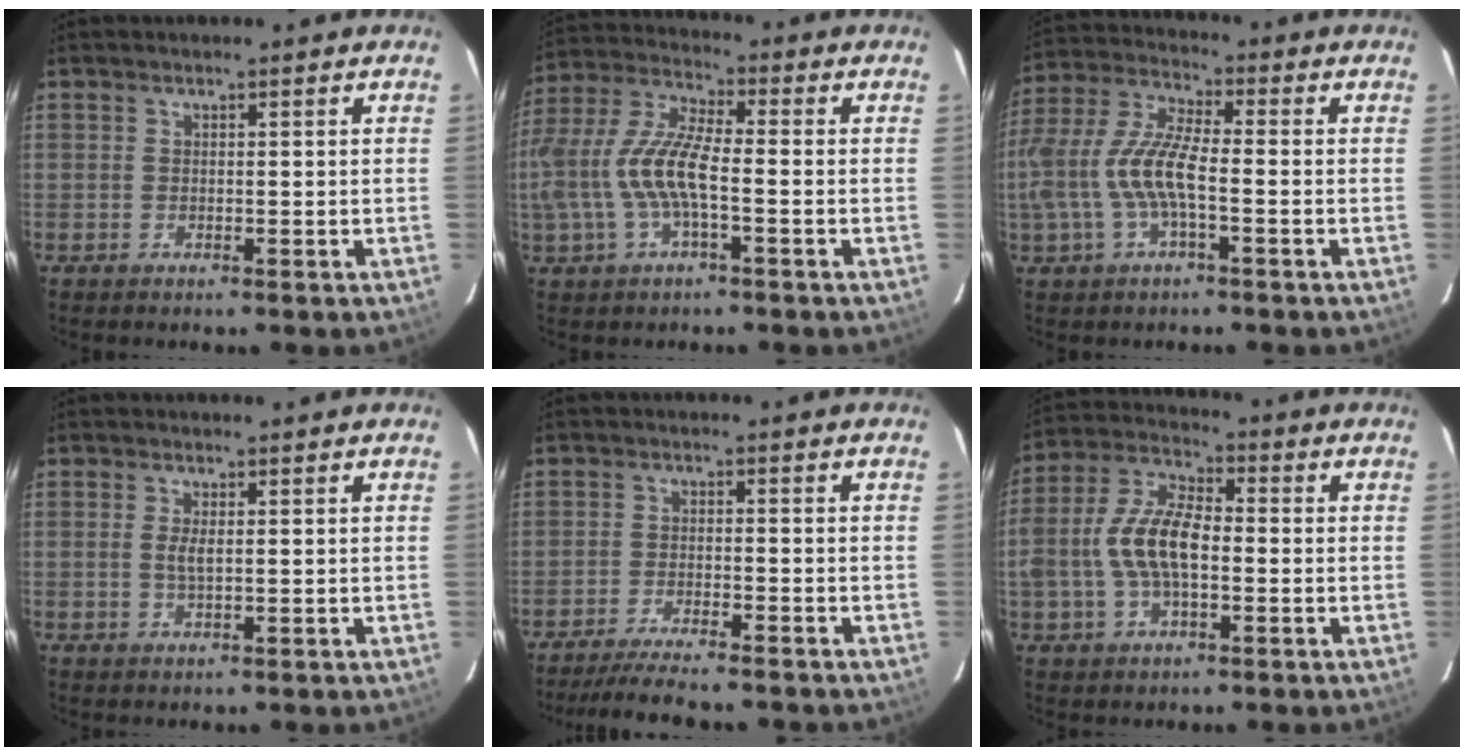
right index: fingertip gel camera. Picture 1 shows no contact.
{"total": 13.5, "force": [-2.5, 4.3, 12.6], "torque": [-0.264, 0.003, -0.048]}
{"total": 12.8, "force": [-2.6, 3.9, 11.9], "torque": [-0.252, 0.002, -0.050]}
{"total": 2.2, "force": [0.2, 0.7, 2.0], "torque": [-0.041, -0.001, 0.003]}
{"total": 10.0, "force": [-8.9, 1.0, 4.5], "torque": [-0.099, -0.016, -0.142]}
{"total": 11.6, "force": [-1.5, 5.8, 9.9], "torque": [-0.206, 0.015, -0.030]}